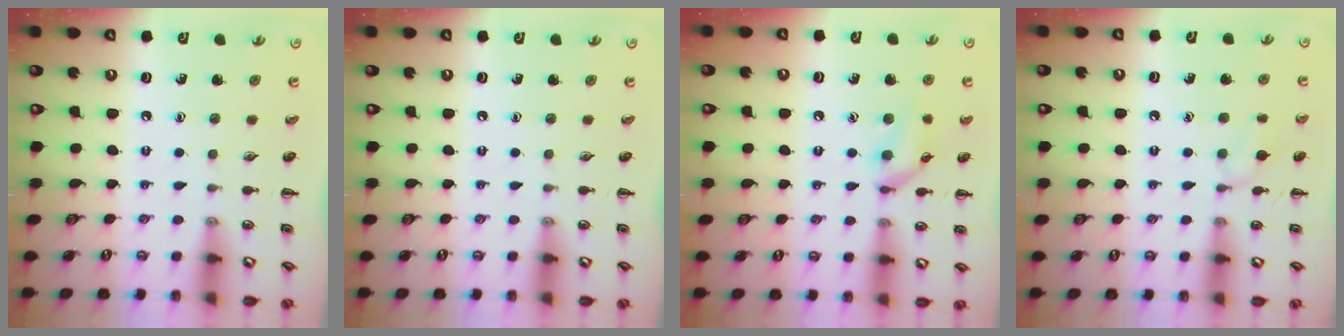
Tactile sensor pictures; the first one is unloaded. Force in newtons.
{"total": 0.0}
{"total": 10.0, "press": 9.9, "slide": 1.3}
{"total": 7.3, "press": 6.9, "slide": 2.1}